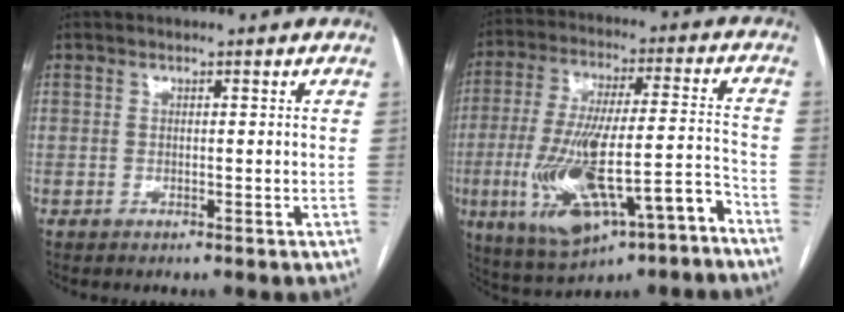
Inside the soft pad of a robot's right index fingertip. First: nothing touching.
{"total": 18.9, "force": [-8.5, 4.3, 16.3], "torque": [-0.309, 0.000, -0.126]}